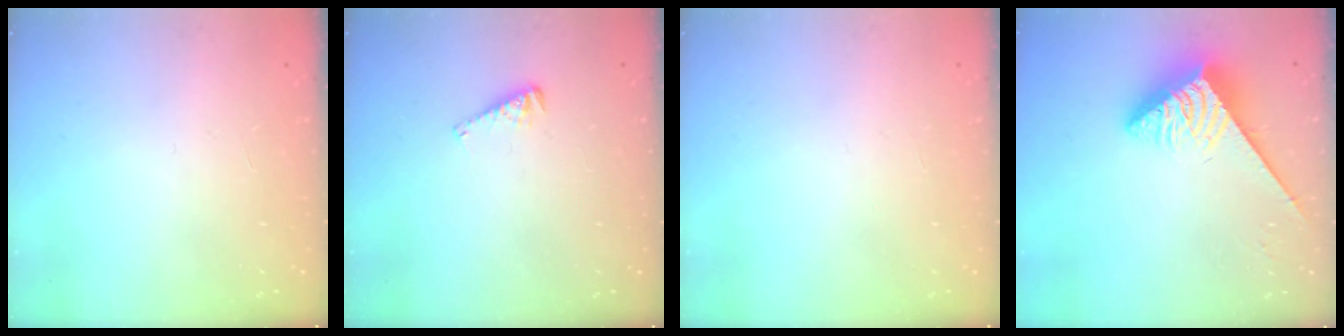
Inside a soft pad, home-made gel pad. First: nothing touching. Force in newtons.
{"total": 4.4, "press": 4.4, "slide": 0.5}
{"total": 0.0}
{"total": 4.0, "press": 3.9, "slide": 0.7}